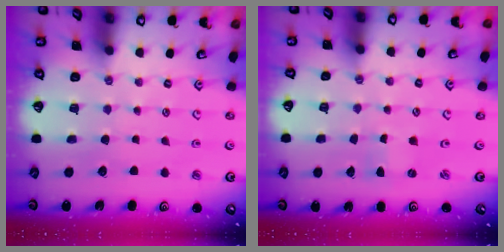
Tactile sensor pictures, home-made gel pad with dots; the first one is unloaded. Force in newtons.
{"total": 0.0}